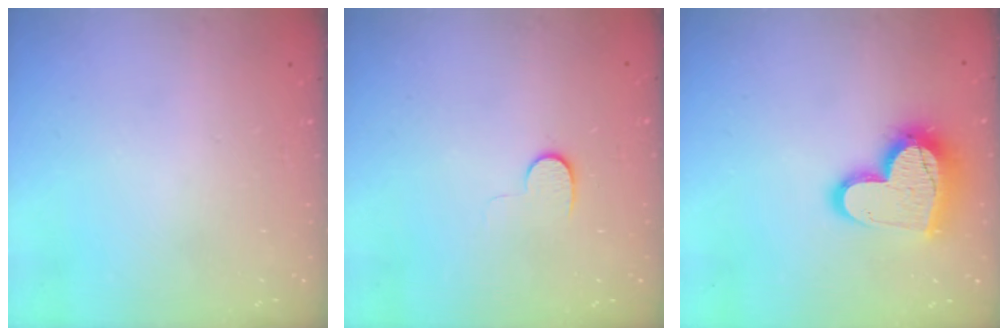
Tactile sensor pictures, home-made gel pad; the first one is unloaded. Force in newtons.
{"total": 6.8, "press": 6.7, "slide": 1.0}
{"total": 17.9, "press": 17.9, "slide": 1.5}